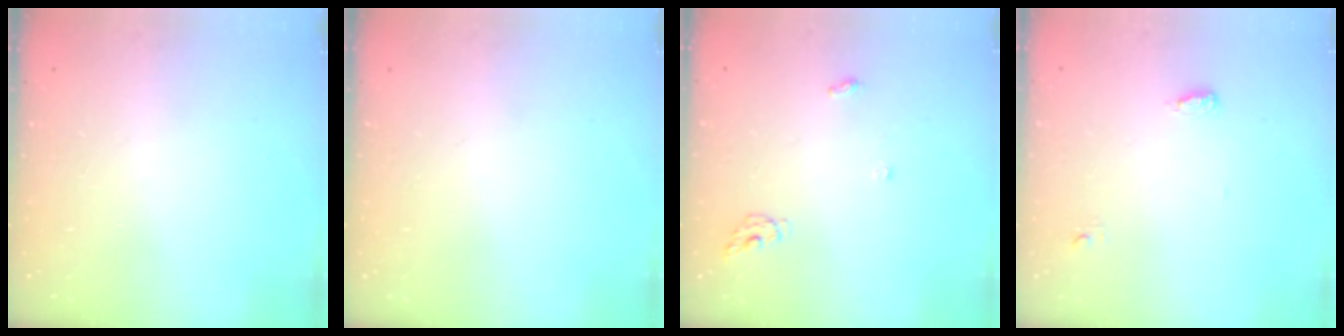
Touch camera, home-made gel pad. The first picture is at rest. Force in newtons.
{"total": 0.0}
{"total": 5.0, "press": 5.0, "slide": 0.3}
{"total": 3.7, "press": 3.5, "slide": 1.2}